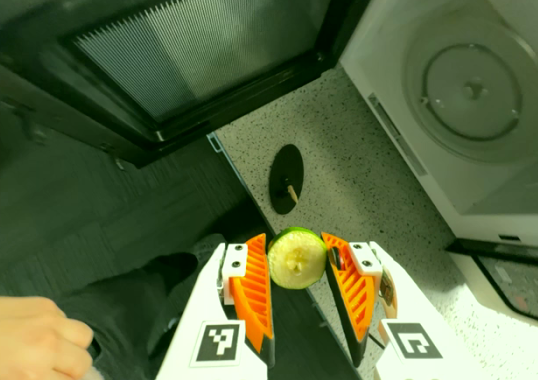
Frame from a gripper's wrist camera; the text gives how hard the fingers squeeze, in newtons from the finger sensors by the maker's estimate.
{"total": 9.4, "left": 9.3, "right": 9.6}